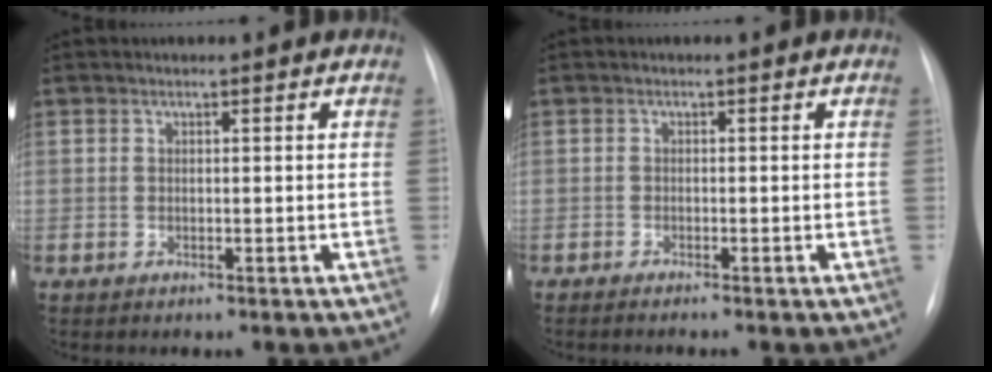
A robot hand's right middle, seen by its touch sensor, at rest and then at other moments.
{"total": 1.6, "force": [-1.3, -0.3, 0.8], "torque": [-0.013, -0.001, -0.018]}